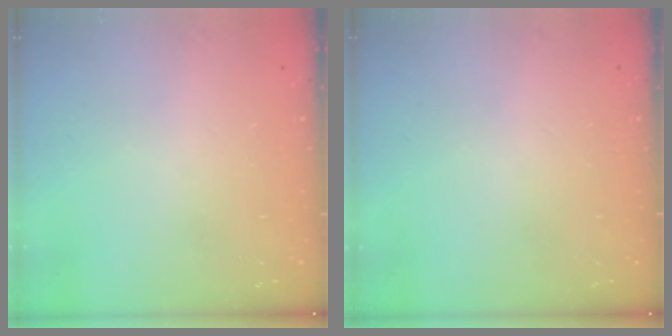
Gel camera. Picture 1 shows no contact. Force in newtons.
{"total": 0.0}